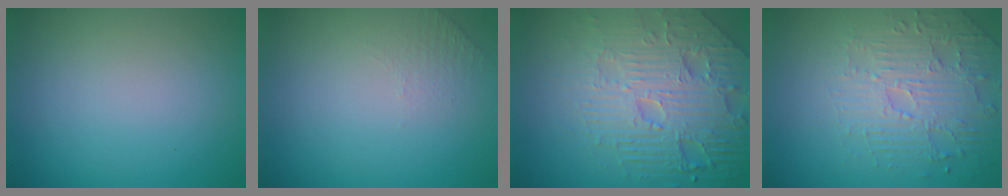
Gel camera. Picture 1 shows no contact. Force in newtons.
{"total": 1.0, "press": 0.5, "slide": 0.9}
{"total": 8.7, "press": 6.1, "slide": 6.2}
{"total": 4.6, "press": 3.8, "slide": 2.6}